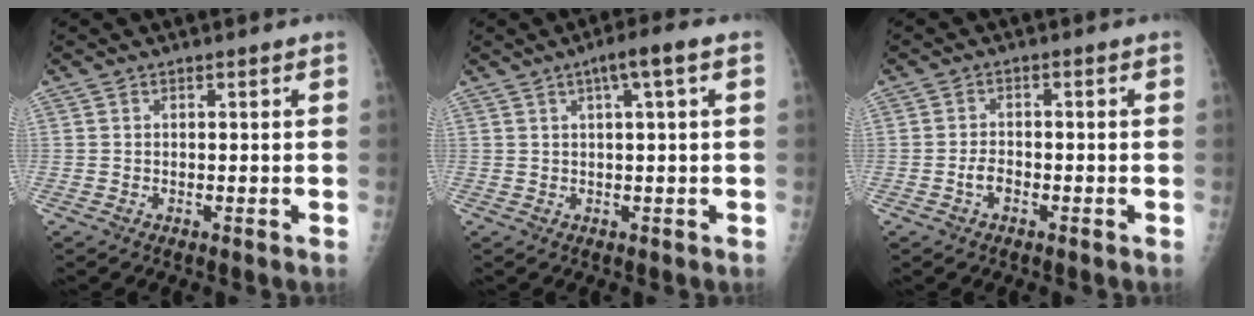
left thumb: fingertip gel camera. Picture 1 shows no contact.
{"total": 4.5, "force": [1.7, 0.1, 4.1], "torque": [-0.071, 0.013, 0.027]}
{"total": 2.5, "force": [-1.2, 1.5, 1.5], "torque": [-0.023, 0.012, -0.024]}